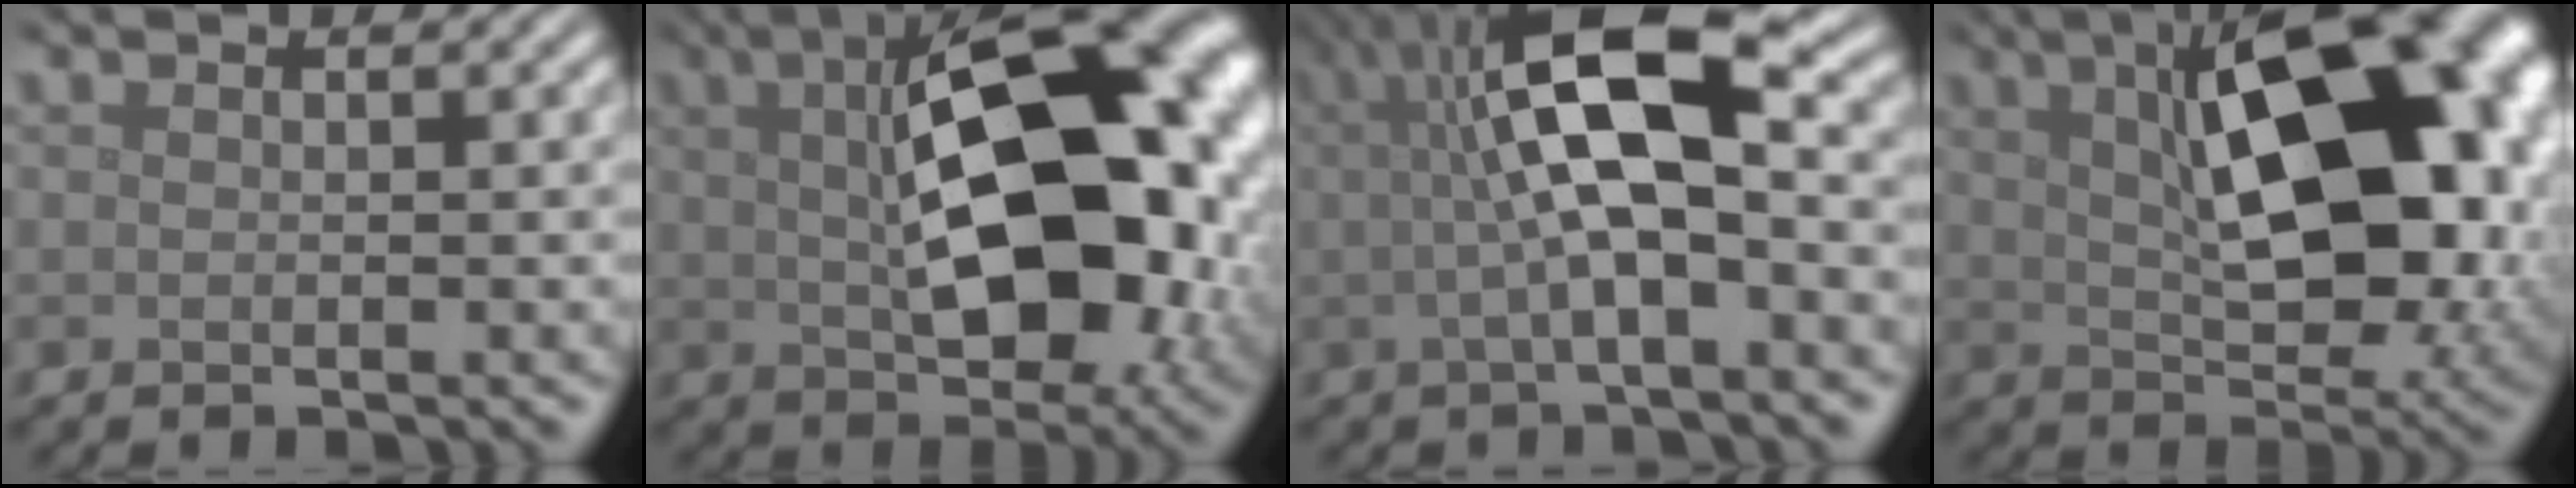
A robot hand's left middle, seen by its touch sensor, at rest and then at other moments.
{"total": 17.1, "force": [2.3, 9.2, 14.2], "torque": [-0.218, -0.005, 0.052]}
{"total": 9.7, "force": [1.4, 2.9, 9.1], "torque": [-0.155, 0.017, 0.016]}
{"total": 16.4, "force": [3.9, 8.3, 13.6], "torque": [-0.187, 0.009, 0.062]}